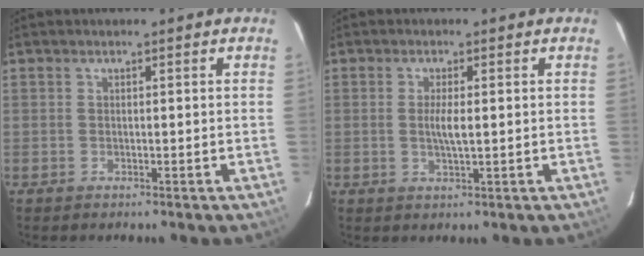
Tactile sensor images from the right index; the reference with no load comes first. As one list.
[{"total": 3.0, "force": [0.2, 0.4, 3.0], "torque": [-0.055, -0.004, 0.003]}]